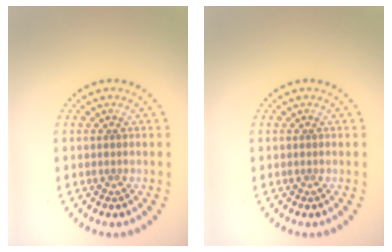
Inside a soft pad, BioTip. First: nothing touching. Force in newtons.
{"total": 0.0}